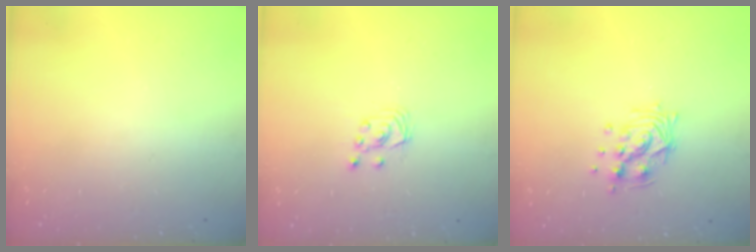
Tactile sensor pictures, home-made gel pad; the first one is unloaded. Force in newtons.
{"total": 2.6, "press": 2.6, "slide": 0.3}
{"total": 10.6, "press": 10.6, "slide": 0.5}